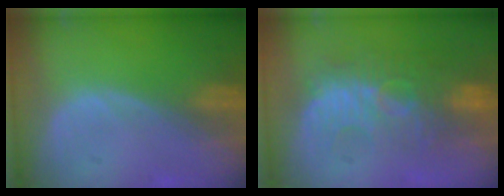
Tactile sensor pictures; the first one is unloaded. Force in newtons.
{"total": 9.4, "press": 8.8, "slide": 3.2}